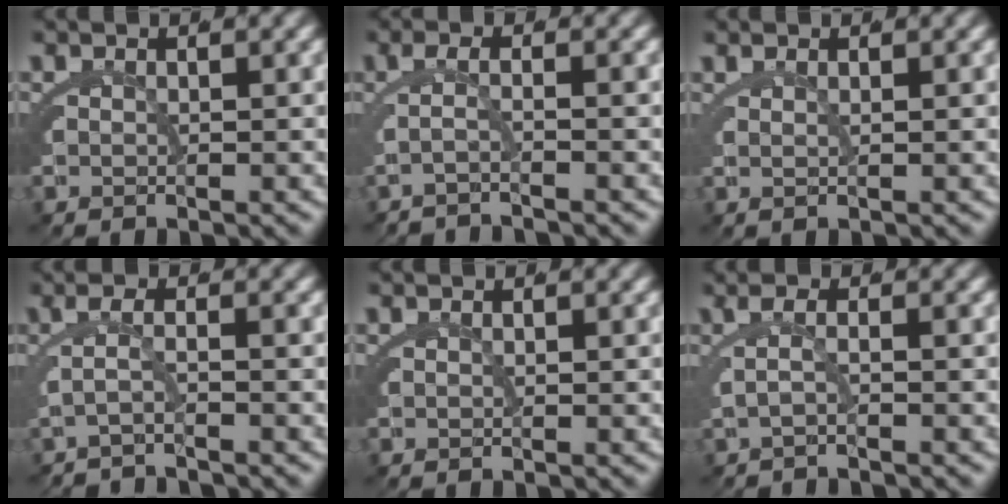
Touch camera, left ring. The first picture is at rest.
{"total": 2.6, "force": [-1.8, -0.1, 1.9], "torque": [-0.042, -0.008, -0.024]}
{"total": 1.1, "force": [0.7, -0.4, 0.8], "torque": [-0.009, 0.004, 0.012]}
{"total": 2.3, "force": [-1.7, -0.1, 1.6], "torque": [-0.035, -0.010, -0.022]}
{"total": 0.0}
{"total": 1.7, "force": [-0.8, -0.3, 1.4], "torque": [-0.033, -0.002, -0.010]}